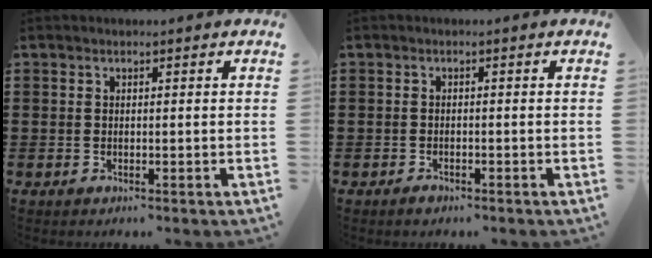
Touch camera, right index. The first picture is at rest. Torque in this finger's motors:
{"motor_torque": [-0.02, 0.48, 0.06, 0.02]}